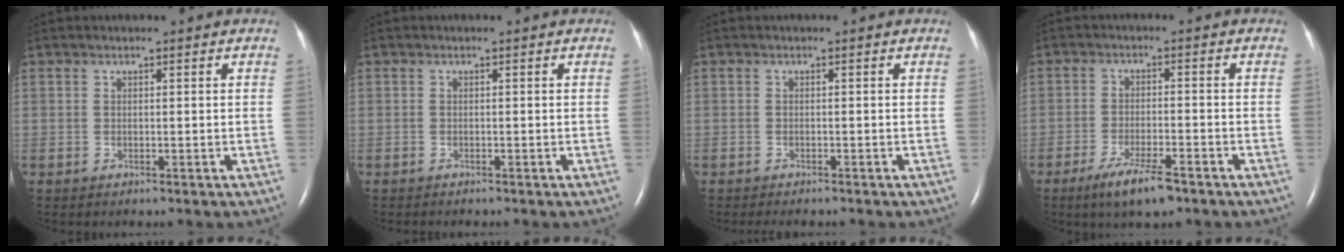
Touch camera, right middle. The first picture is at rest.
{"total": 1.3, "force": [-1.1, 0.2, 0.6], "torque": [-0.010, -0.003, -0.012]}
{"total": 3.4, "force": [-3.0, 0.8, 1.4], "torque": [-0.017, -0.006, -0.035]}
{"total": 6.9, "force": [-4.6, 1.0, 5.0], "torque": [-0.102, -0.013, -0.077]}